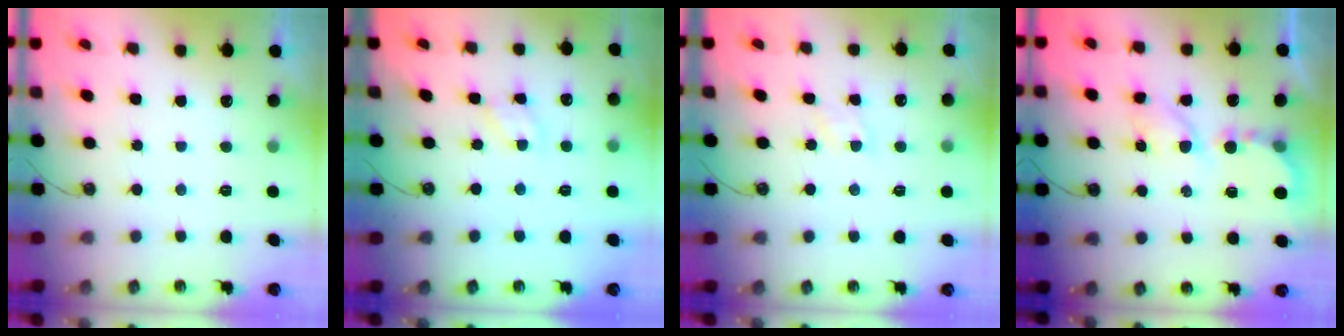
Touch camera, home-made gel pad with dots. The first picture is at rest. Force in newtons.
{"total": 3.3, "press": 3.2, "slide": 0.4}
{"total": 5.2, "press": 5.1, "slide": 0.5}
{"total": 6.2, "press": 6.2, "slide": 0.7}